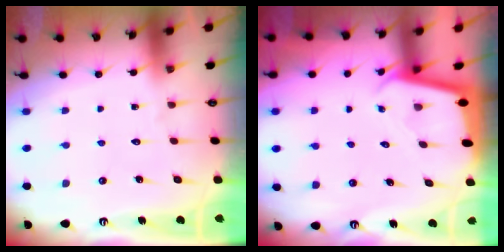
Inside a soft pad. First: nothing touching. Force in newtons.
{"total": 1.9, "press": 1.9, "slide": 0.1}